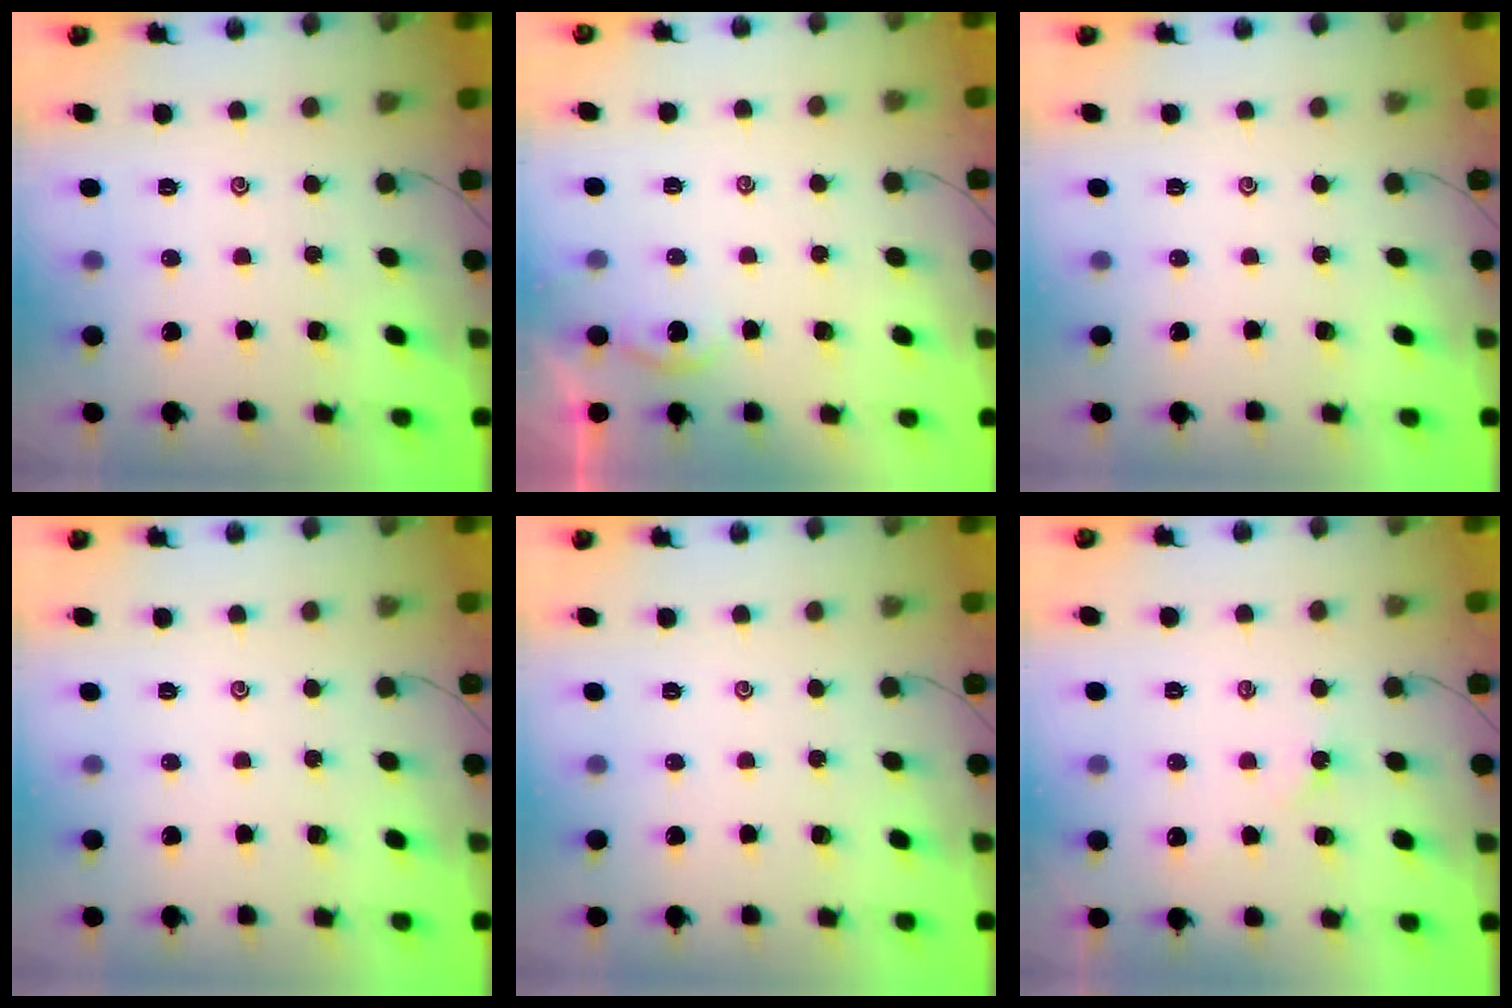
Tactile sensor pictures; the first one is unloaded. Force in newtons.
{"total": 0.6, "press": 0.6, "slide": 0.2}
{"total": 0.0}
{"total": 0.0}
{"total": 0.0}
{"total": 1.9, "press": 1.9, "slide": 0.4}